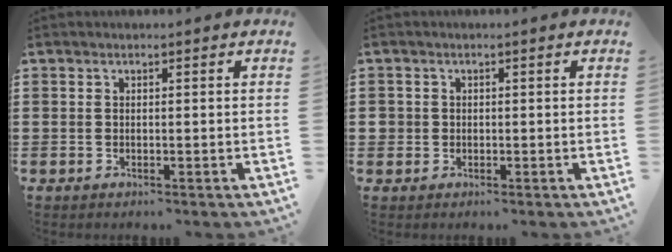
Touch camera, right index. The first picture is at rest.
{"total": 1.4, "force": [-0.1, 1.3, 0.2], "torque": [-0.008, 0.007, -0.005]}